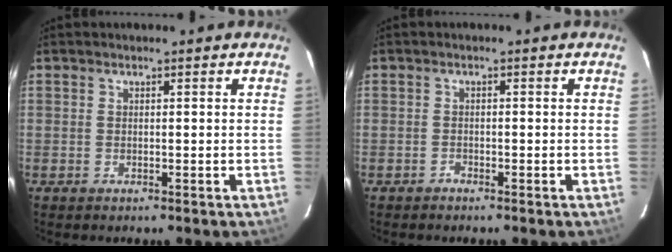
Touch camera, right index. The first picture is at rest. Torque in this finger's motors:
{"motor_torque": [-0.02, -0.03, 0.02, -0.04]}